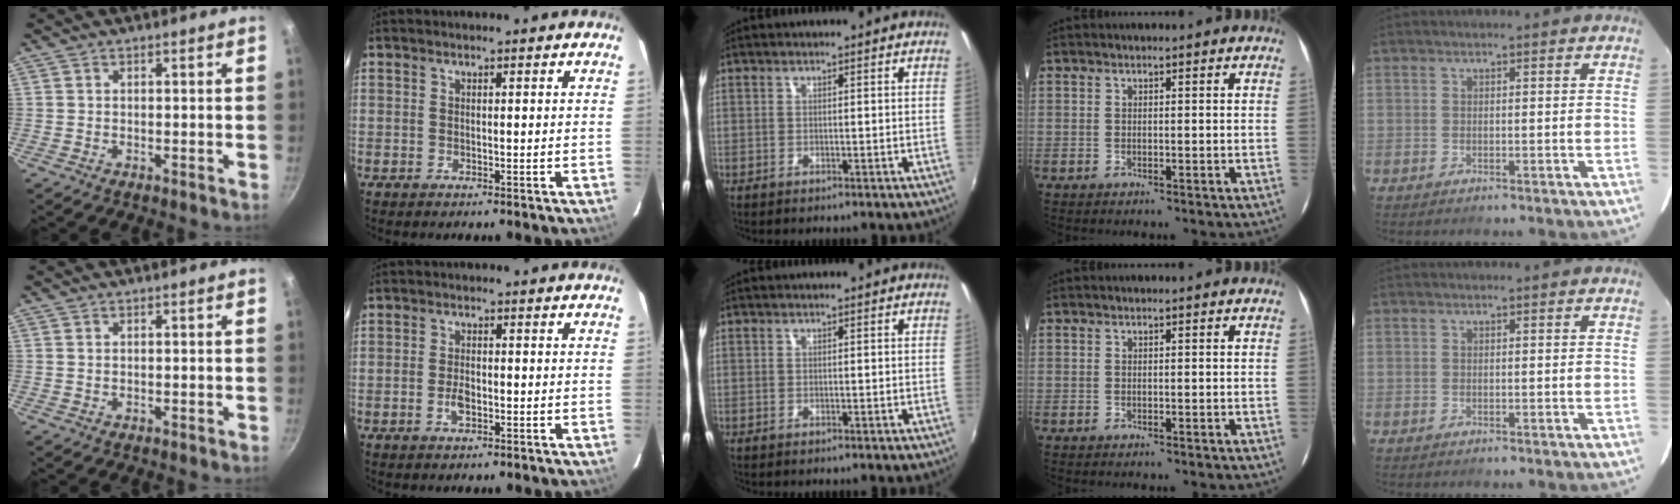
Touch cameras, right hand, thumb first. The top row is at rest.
{"index": {"total": 2.9, "force": [-1.0, 1.5, 2.3], "torque": [-0.046, 0.000, -0.017]}}